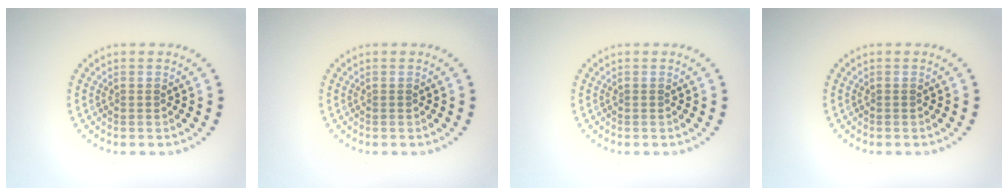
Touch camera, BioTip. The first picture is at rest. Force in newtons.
{"total": 0.0}
{"total": 0.0}
{"total": 0.0}